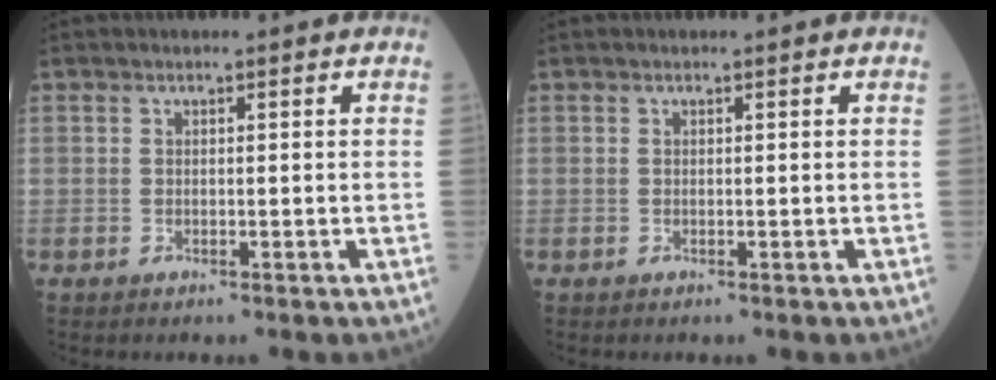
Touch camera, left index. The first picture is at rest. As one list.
[{"total": 0.0}]